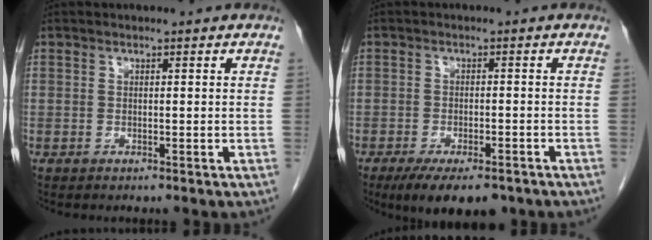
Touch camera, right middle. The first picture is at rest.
{"total": 9.3, "force": [-6.7, 3.1, 5.6], "torque": [-0.080, -0.010, -0.099]}